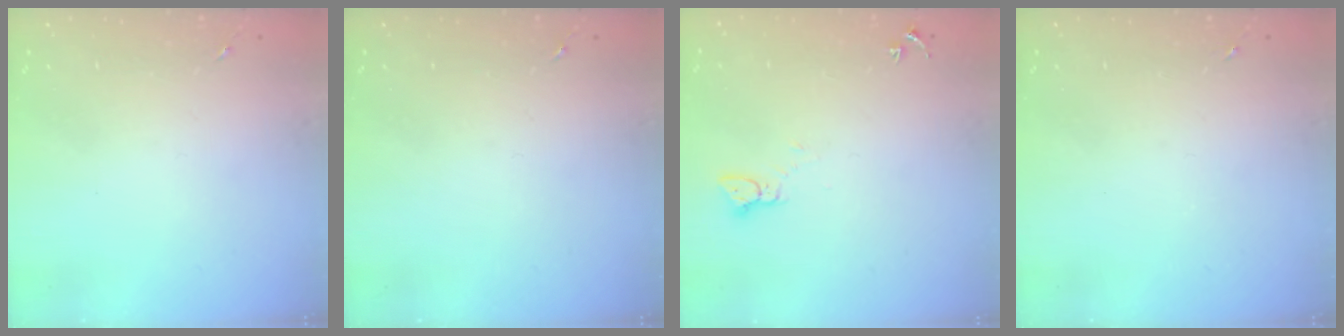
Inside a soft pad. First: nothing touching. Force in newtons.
{"total": 0.0}
{"total": 2.2, "press": 2.2, "slide": 0.2}
{"total": 0.0}